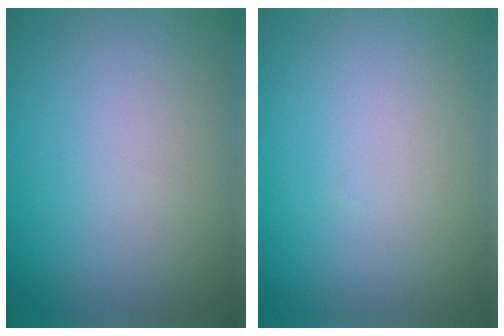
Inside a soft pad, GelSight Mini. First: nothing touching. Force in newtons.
{"total": 0.0}